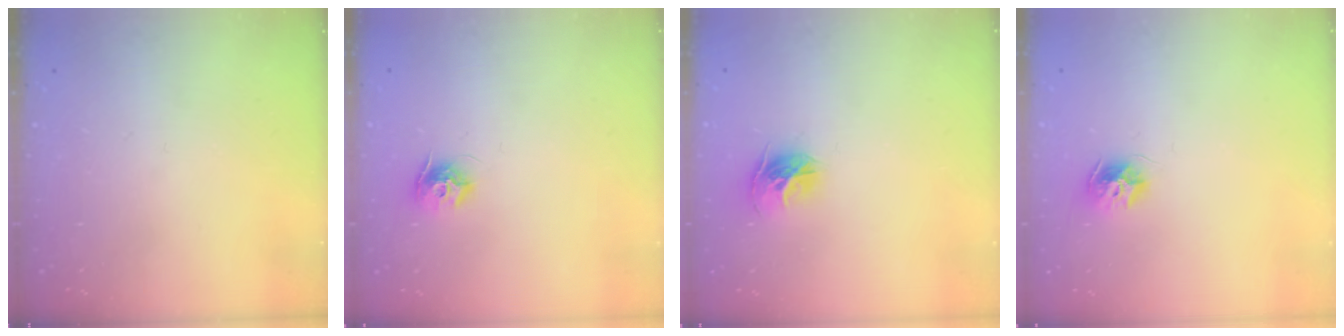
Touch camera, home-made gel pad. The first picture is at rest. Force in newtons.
{"total": 8.7, "press": 8.7, "slide": 0.1}
{"total": 9.9, "press": 9.8, "slide": 1.0}
{"total": 8.7, "press": 8.7, "slide": 0.0}